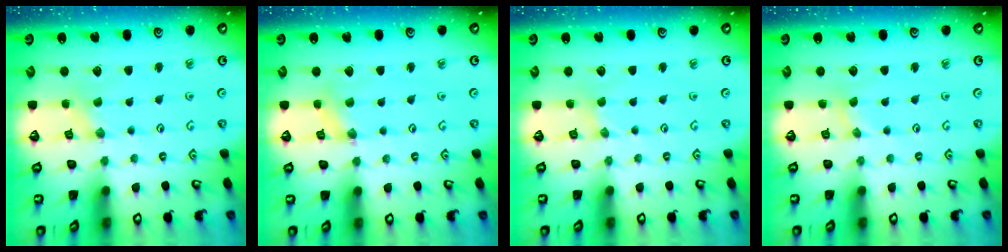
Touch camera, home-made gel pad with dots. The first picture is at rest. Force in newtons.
{"total": 1.6, "press": 1.6, "slide": 0.4}
{"total": 0.0}
{"total": 0.6, "press": 0.5, "slide": 0.1}